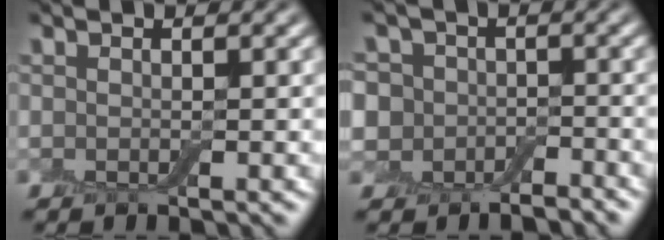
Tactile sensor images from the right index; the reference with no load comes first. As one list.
[{"total": 5.4, "force": [-1.6, 4.8, 2.0], "torque": [-0.033, 0.004, -0.062]}]